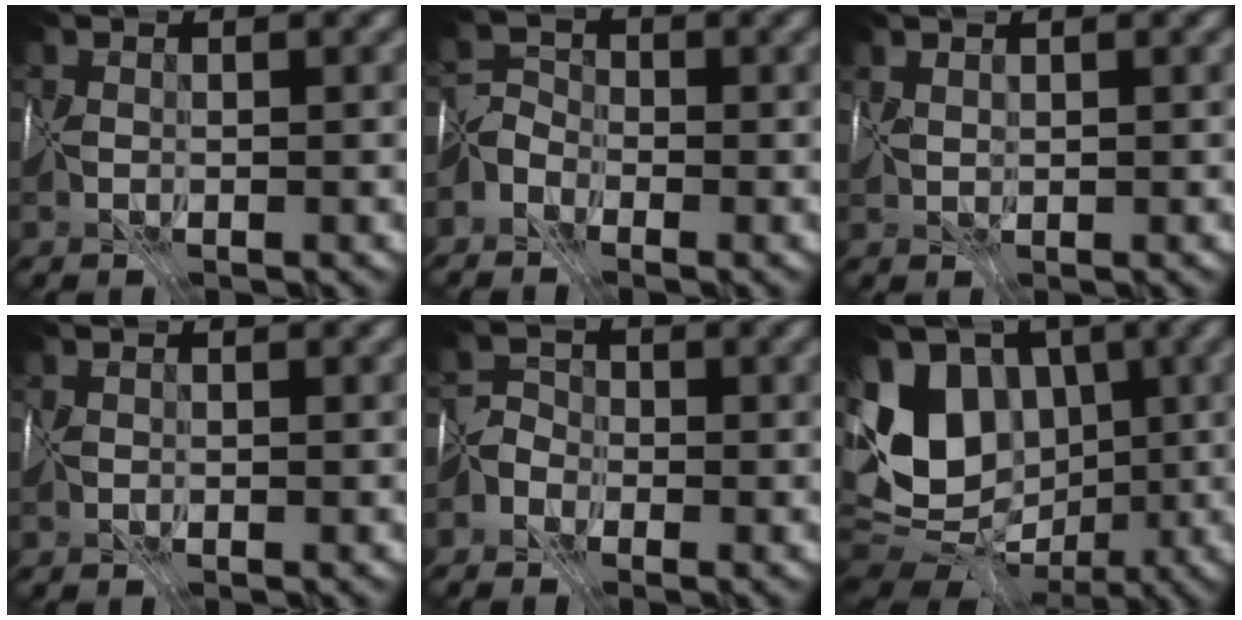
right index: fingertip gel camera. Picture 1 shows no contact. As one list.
[{"total": 1.8, "force": [-1.7, 0.6, -0.2], "torque": [0.000, 0.011, -0.040]}, {"total": 1.1, "force": [1.1, 0.0, -0.3], "torque": [-0.001, 0.008, 0.024]}, {"total": 0.0}, {"total": 1.7, "force": [-1.5, 0.8, -0.4], "torque": [0.012, 0.009, -0.036]}, {"total": 10.3, "force": [0.8, 8.2, 6.2], "torque": [-0.128, 0.006, 0.004]}]